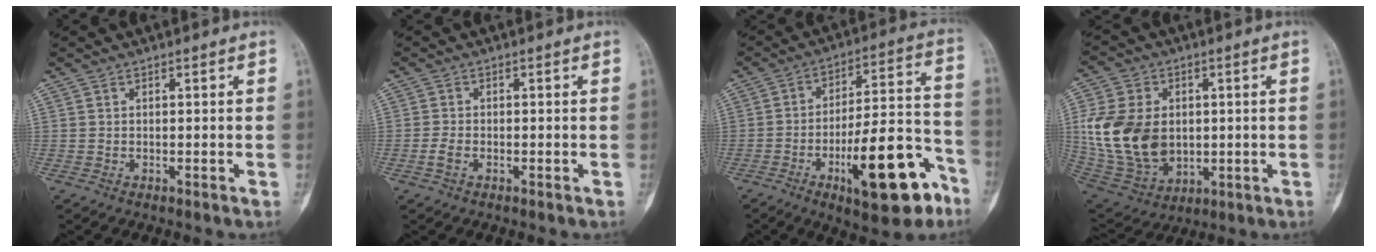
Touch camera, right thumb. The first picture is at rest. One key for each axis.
{"total": 2.0, "fx": -0.8, "fy": 1.2, "fz": 1.3, "tx": -0.033, "ty": 0.003, "tz": -0.017}
{"total": 20.2, "fx": -9.6, "fy": 6.9, "fz": 16.3, "tx": -0.228, "ty": 0.066, "tz": -0.136}
{"total": 18.6, "fx": 1.1, "fy": 13.4, "fz": 12.8, "tx": -0.240, "ty": -0.008, "tz": 0.042}